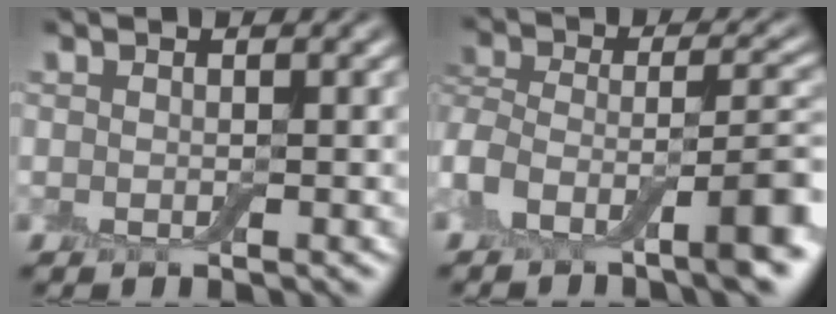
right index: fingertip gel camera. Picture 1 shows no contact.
{"total": 8.0, "force": [-4.0, 3.6, 5.9], "torque": [-0.090, 0.010, -0.083]}